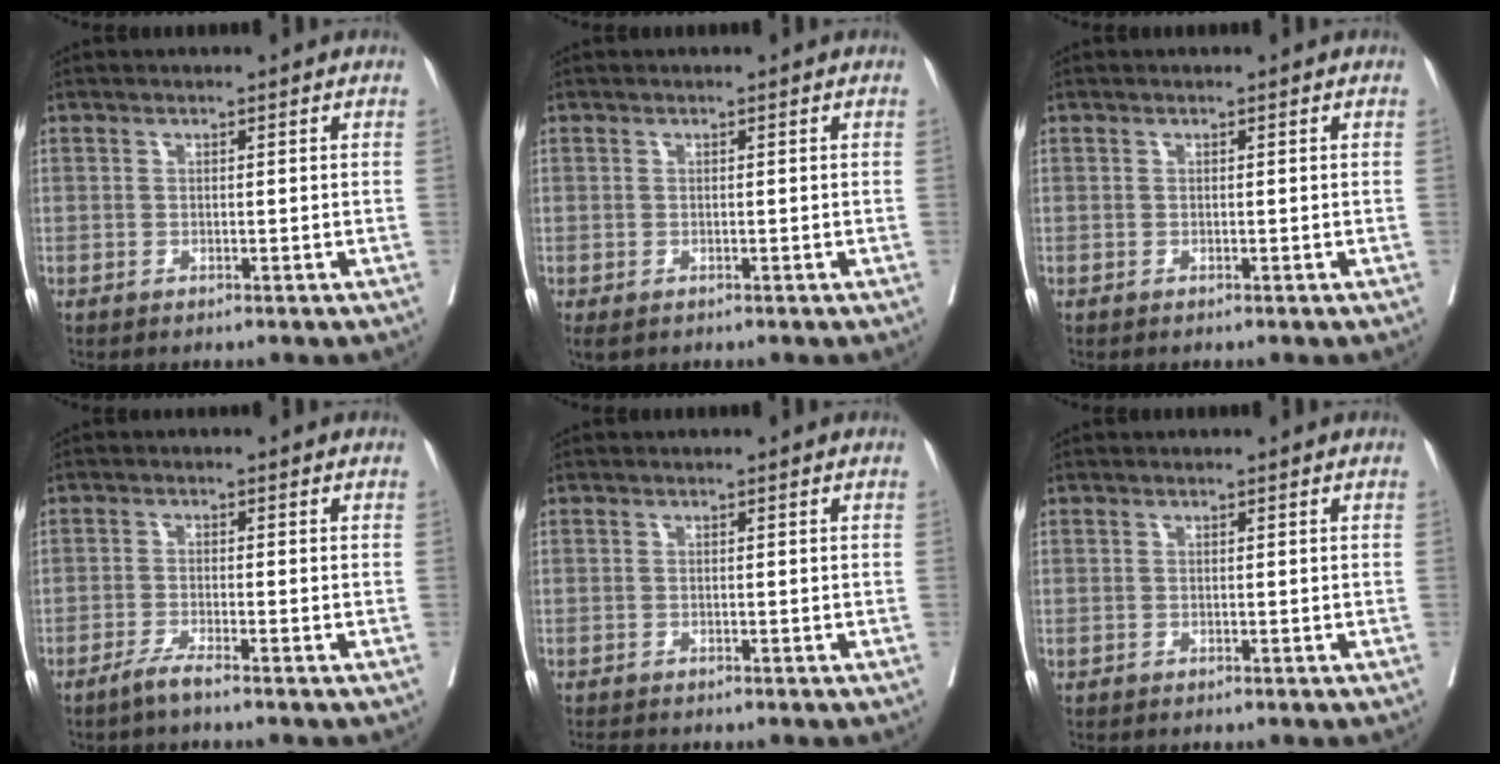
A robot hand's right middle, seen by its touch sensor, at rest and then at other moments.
{"total": 1.4, "force": [-0.7, 0.9, 0.8], "torque": [-0.012, -0.003, -0.005]}
{"total": 0.0}
{"total": 2.3, "force": [-1.9, -0.4, 1.3], "torque": [-0.030, -0.004, -0.041]}
{"total": 1.0, "force": [-0.9, 0.2, 0.2], "torque": [-0.009, -0.003, -0.015]}
{"total": 0.0}